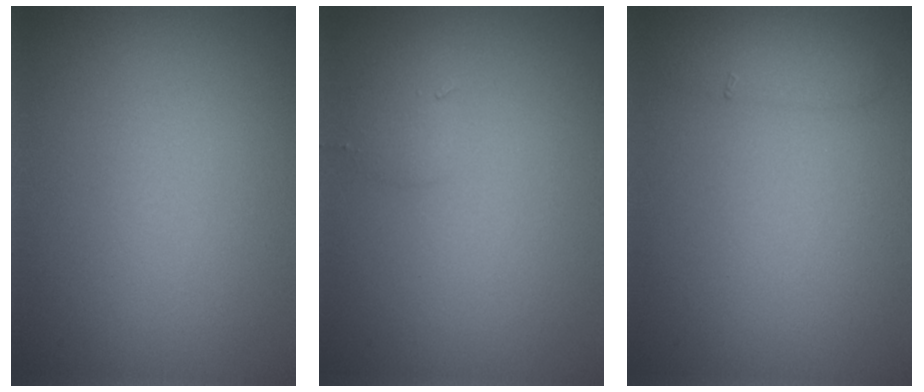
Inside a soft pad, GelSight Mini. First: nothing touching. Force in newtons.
{"total": 1.0, "press": 1.0, "slide": 0.0}
{"total": 1.4, "press": 1.4, "slide": 0.1}